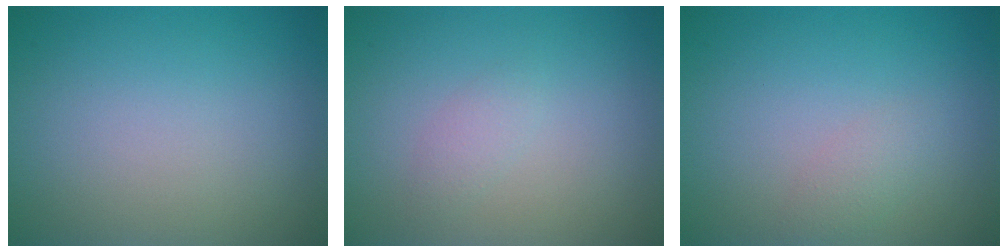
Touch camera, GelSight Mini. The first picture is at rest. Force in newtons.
{"total": 1.0, "press": 1.0, "slide": 0.0}
{"total": 1.1, "press": 1.1, "slide": 0.1}